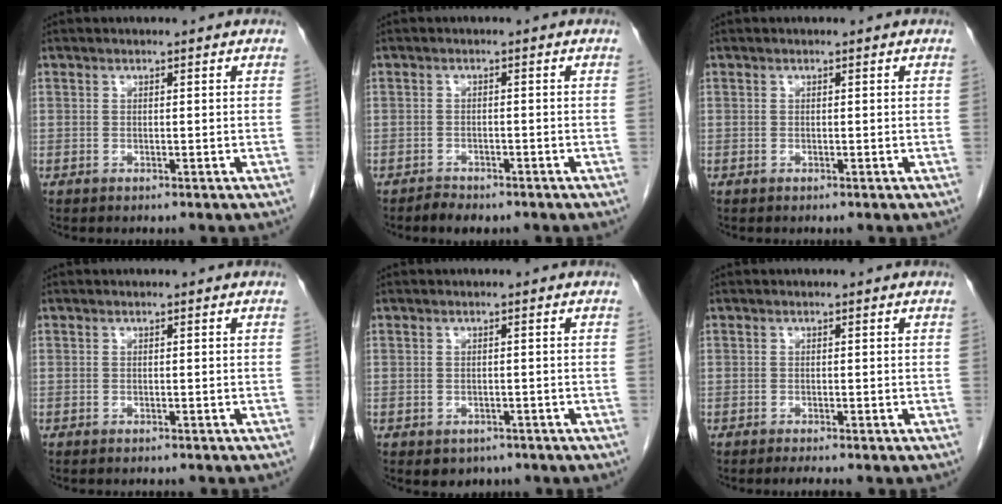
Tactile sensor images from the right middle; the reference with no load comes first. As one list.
[{"total": 2.4, "force": [-2.0, 0.9, 0.9], "torque": [-0.022, -0.003, -0.029]}, {"total": 0.0}, {"total": 2.7, "force": [-2.4, 0.6, 0.9], "torque": [-0.015, -0.004, -0.027]}, {"total": 2.8, "force": [-1.9, 1.9, 0.7], "torque": [-0.009, 0.001, -0.019]}, {"total": 1.7, "force": [-1.4, -0.2, 0.8], "torque": [-0.018, -0.006, -0.022]}]